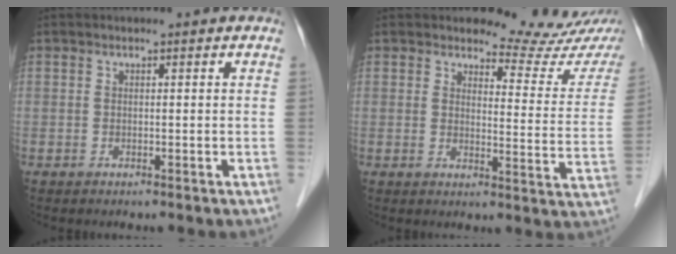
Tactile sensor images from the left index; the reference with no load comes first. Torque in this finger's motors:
{"motor_torque": [0.00, -0.56, 0.11, 0.00]}